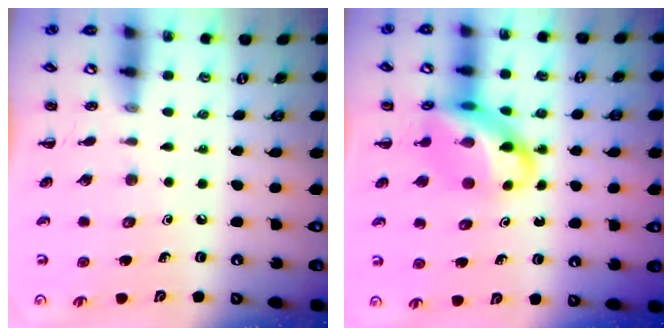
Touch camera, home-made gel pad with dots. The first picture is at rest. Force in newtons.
{"total": 14.0, "press": 13.5, "slide": 3.5}